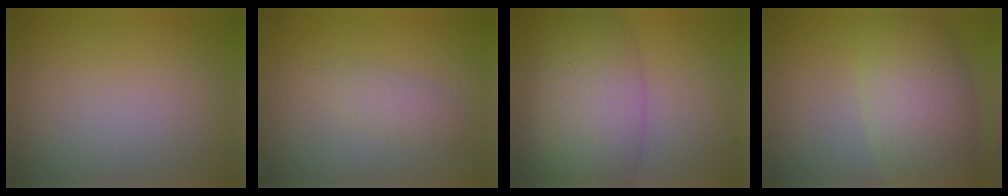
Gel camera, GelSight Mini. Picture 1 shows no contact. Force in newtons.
{"total": 1.7, "press": 1.7, "slide": 0.1}
{"total": 7.8, "press": 7.8, "slide": 0.2}
{"total": 7.6, "press": 7.6, "slide": 0.1}